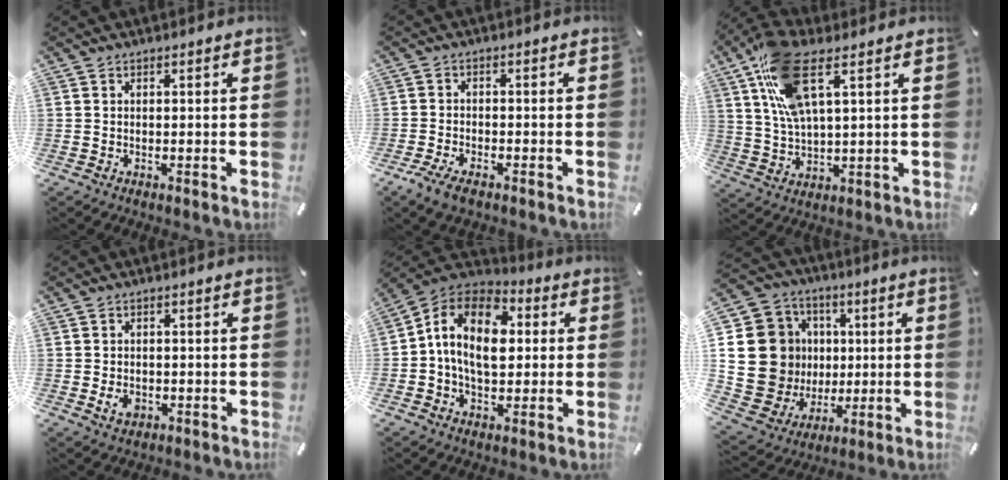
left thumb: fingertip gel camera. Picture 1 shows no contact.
{"total": 4.1, "force": [-2.9, 1.7, 2.3], "torque": [-0.054, 0.009, -0.058]}
{"total": 13.9, "force": [6.6, 5.1, 11.1], "torque": [-0.228, -0.008, 0.121]}
{"total": 3.1, "force": [-0.9, 2.4, 1.8], "torque": [-0.029, -0.002, -0.018]}
{"total": 14.0, "force": [0.9, 9.8, 9.9], "torque": [-0.191, 0.006, 0.012]}
{"total": 21.3, "force": [1.5, 19.6, 8.3], "torque": [-0.164, -0.012, 0.065]}